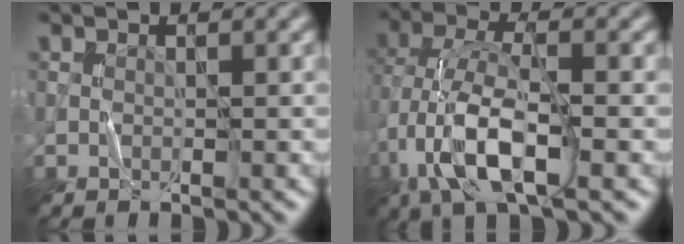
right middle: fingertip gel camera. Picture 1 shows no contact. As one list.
[{"total": 8.7, "force": [-3.1, 3.4, 7.4], "torque": [-0.162, 0.007, -0.068]}]